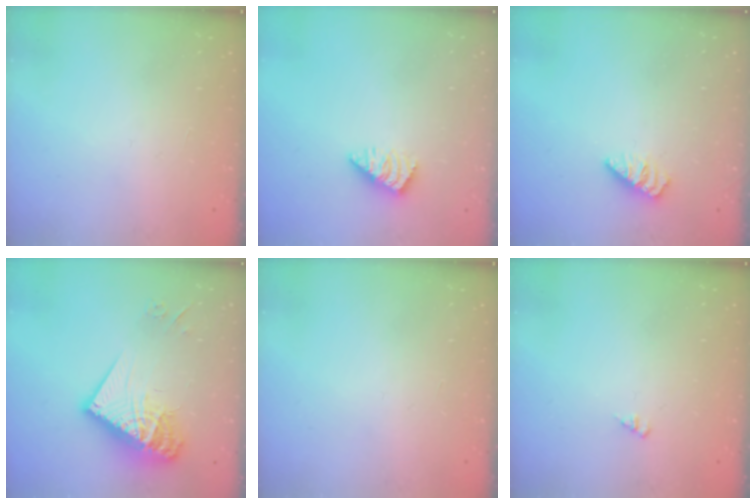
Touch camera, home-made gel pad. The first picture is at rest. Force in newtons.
{"total": 1.5, "press": 1.5, "slide": 0.3}
{"total": 0.0}
{"total": 18.4, "press": 18.3, "slide": 1.6}
{"total": 0.0}
{"total": 1.3, "press": 1.3, "slide": 0.3}